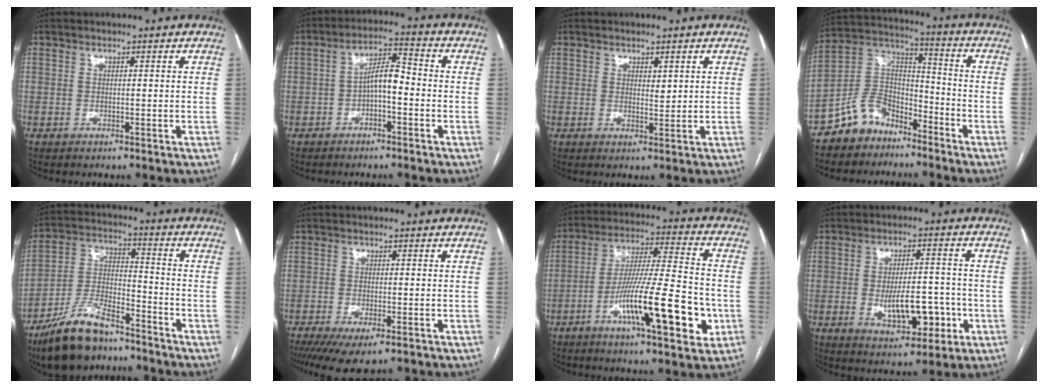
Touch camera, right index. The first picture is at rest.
{"total": 5.7, "force": [-1.3, 1.9, 5.2], "torque": [-0.092, 0.025, -0.023]}
{"total": 1.6, "force": [0.8, 0.7, 1.1], "torque": [-0.016, -0.005, 0.017]}
{"total": 10.1, "force": [-7.5, 6.0, 3.0], "torque": [-0.063, 0.041, -0.145]}
{"total": 13.0, "force": [-10.0, 4.2, 7.2], "torque": [-0.152, -0.003, -0.186]}
{"total": 8.5, "force": [-6.1, 2.4, 5.5], "torque": [-0.083, -0.018, -0.095]}
{"total": 17.6, "force": [-6.2, 2.1, 16.4], "torque": [-0.279, -0.006, -0.101]}
{"total": 9.7, "force": [-2.4, 4.0, 8.4], "torque": [-0.134, 0.007, -0.028]}